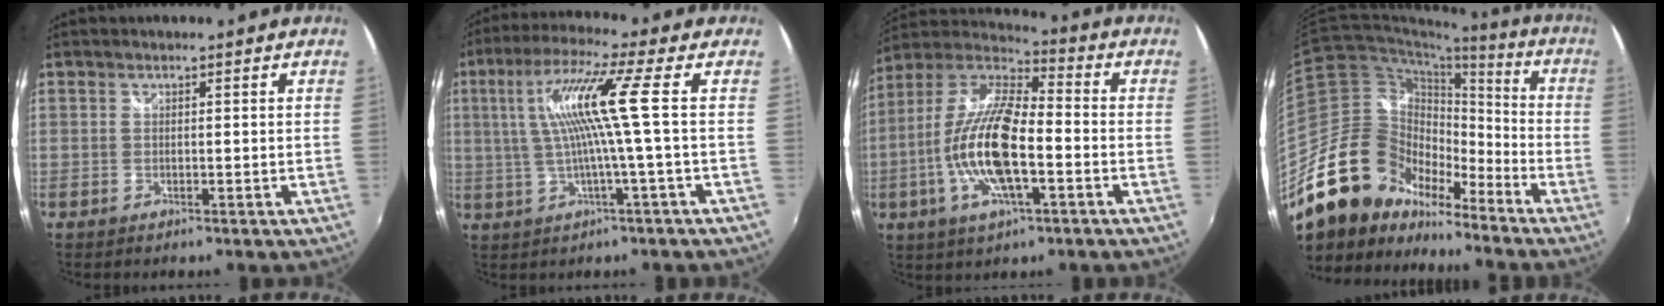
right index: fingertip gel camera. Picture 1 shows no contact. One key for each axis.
{"total": 10.9, "fx": 0.8, "fy": -1.3, "fz": 10.8, "tx": -0.205, "ty": 0.006, "tz": 0.020}
{"total": 17.2, "fx": -4.4, "fy": 5.6, "fz": 15.7, "tx": -0.315, "ty": -0.005, "tz": -0.090}
{"total": 19.2, "fx": -14.3, "fy": 10.8, "fz": 6.9, "tx": -0.136, "ty": 0.028, "tz": -0.257}